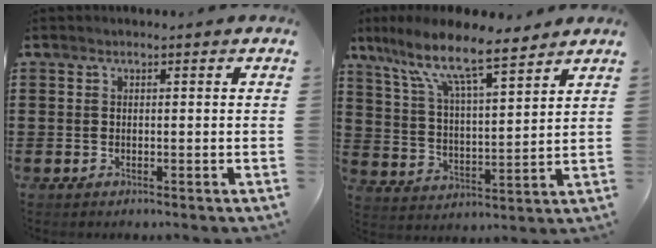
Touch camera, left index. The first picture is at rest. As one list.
[{"total": 10.1, "force": [7.8, 1.8, 6.1], "torque": [-0.144, -0.034, 0.132]}]